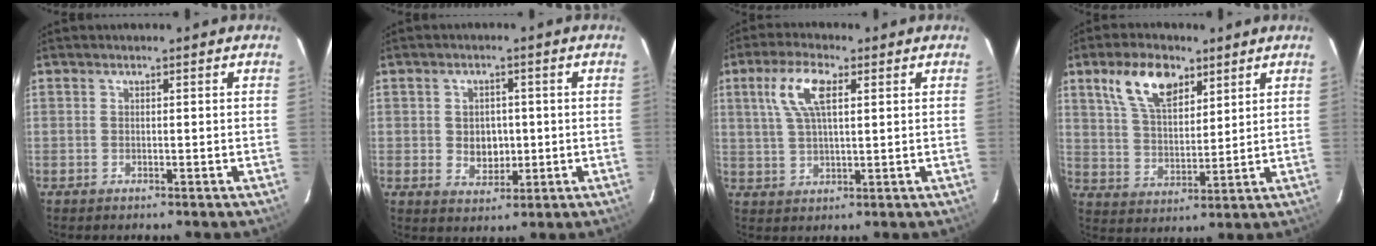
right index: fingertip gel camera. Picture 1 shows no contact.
{"total": 5.1, "force": [-0.2, 4.1, 2.9], "torque": [-0.050, 0.002, 0.005]}
{"total": 8.2, "force": [2.9, 3.0, 7.0], "torque": [-0.142, 0.014, 0.058]}
{"total": 11.0, "force": [6.3, 5.5, 7.2], "torque": [-0.134, 0.016, 0.122]}